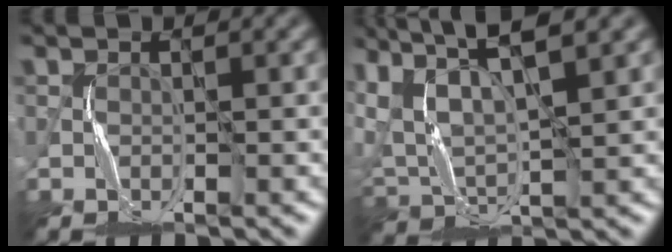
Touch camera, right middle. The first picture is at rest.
{"total": 8.7, "force": [5.8, 3.0, 5.7], "torque": [-0.135, 0.011, 0.099]}